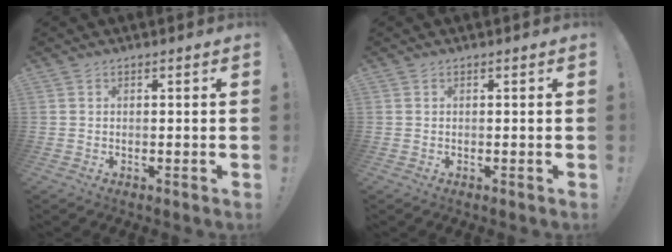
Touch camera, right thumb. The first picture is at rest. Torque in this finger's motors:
{"motor_torque": [0.00, 0.00, 0.02, -0.02, 0.01]}